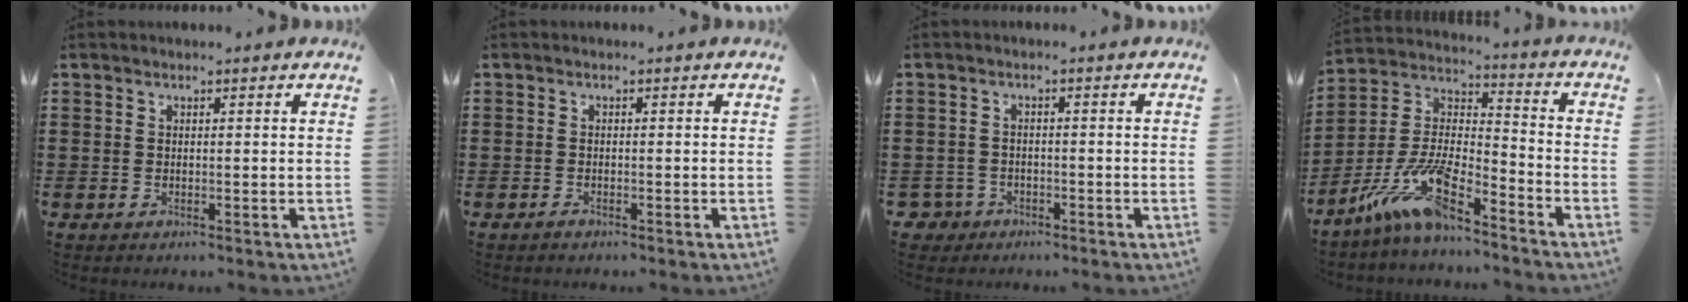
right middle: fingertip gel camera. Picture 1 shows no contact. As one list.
[{"total": 0.7, "force": [-0.6, 0.3, 0.2], "torque": [-0.006, 0.000, -0.012]}, {"total": 2.2, "force": [-1.6, 1.5, 0.4], "torque": [-0.021, -0.004, -0.036]}, {"total": 12.0, "force": [-8.7, 2.8, 7.8], "torque": [-0.183, 0.006, -0.178]}]